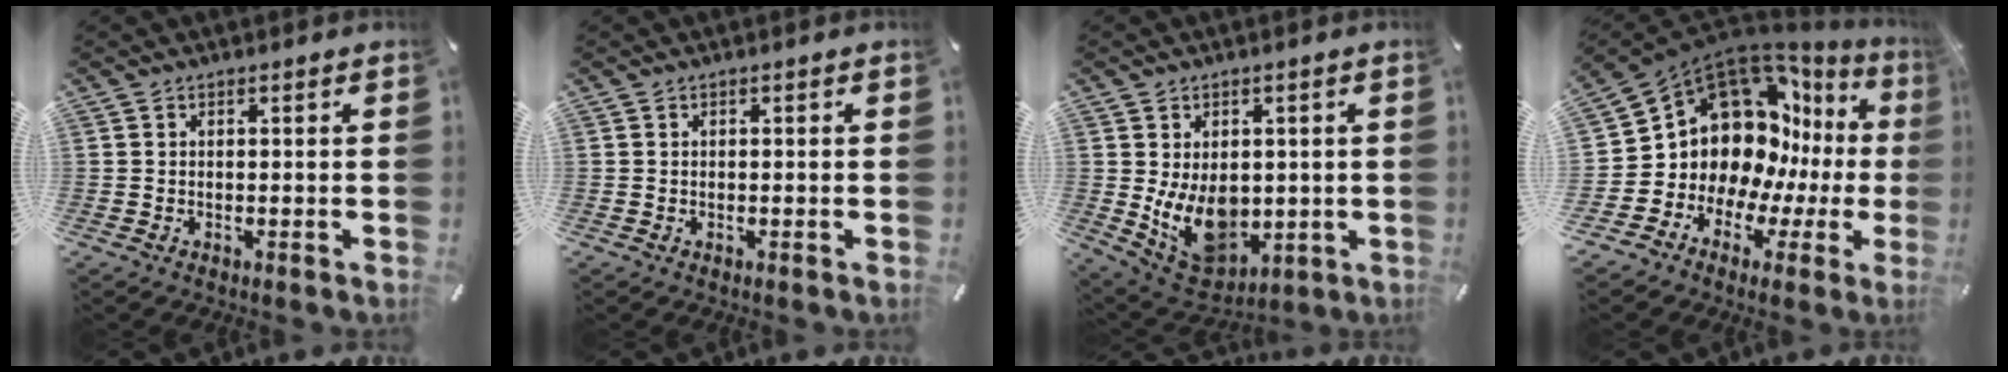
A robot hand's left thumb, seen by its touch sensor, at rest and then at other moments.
{"total": 0.0}
{"total": 12.0, "force": [-0.4, 9.0, 7.9], "torque": [-0.144, -0.013, 0.002]}
{"total": 14.4, "force": [4.5, 11.9, 6.7], "torque": [-0.117, -0.080, 0.102]}